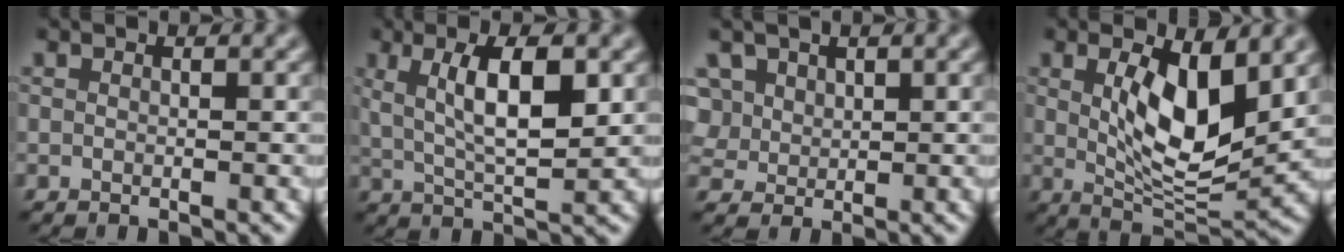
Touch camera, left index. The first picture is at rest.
{"total": 6.2, "force": [1.5, 1.6, 5.8], "torque": [-0.099, 0.002, 0.029]}
{"total": 3.7, "force": [1.9, 2.7, 1.7], "torque": [-0.060, 0.013, 0.046]}
{"total": 7.6, "force": [1.6, 3.1, 6.8], "torque": [-0.125, -0.013, 0.030]}